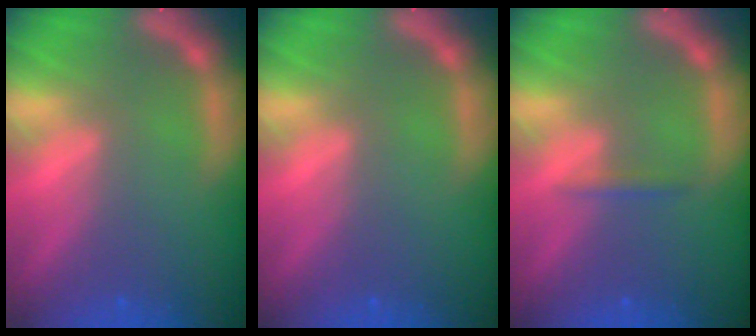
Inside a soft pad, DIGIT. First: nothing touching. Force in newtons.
{"total": 0.0}
{"total": 0.9}